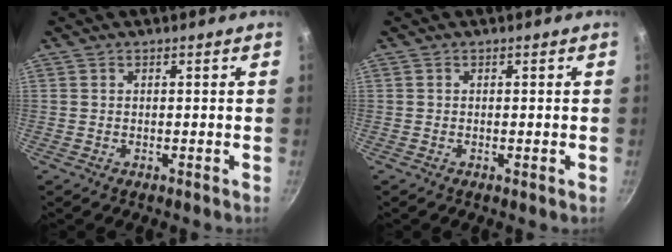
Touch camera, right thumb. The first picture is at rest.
{"total": 0.7, "force": [-0.2, 0.1, 0.6], "torque": [-0.011, -0.001, -0.004]}